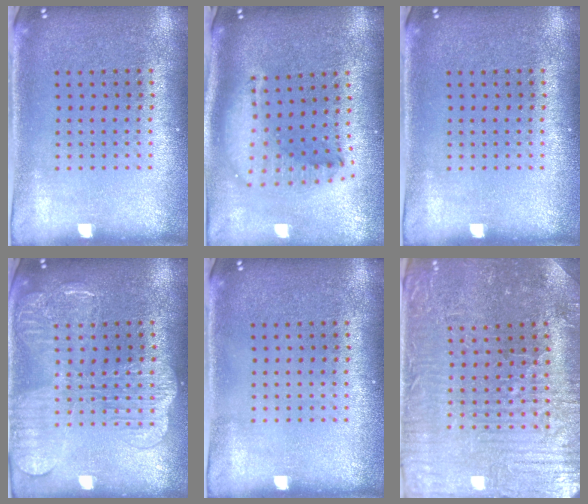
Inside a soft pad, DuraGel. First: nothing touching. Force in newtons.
{"total": 2.3, "press": 1.7, "slide": 1.5}
{"total": 0.0}
{"total": 2.4, "press": 2.3, "slide": 0.5}
{"total": 0.0}
{"total": 3.7, "press": 3.7, "slide": 0.5}